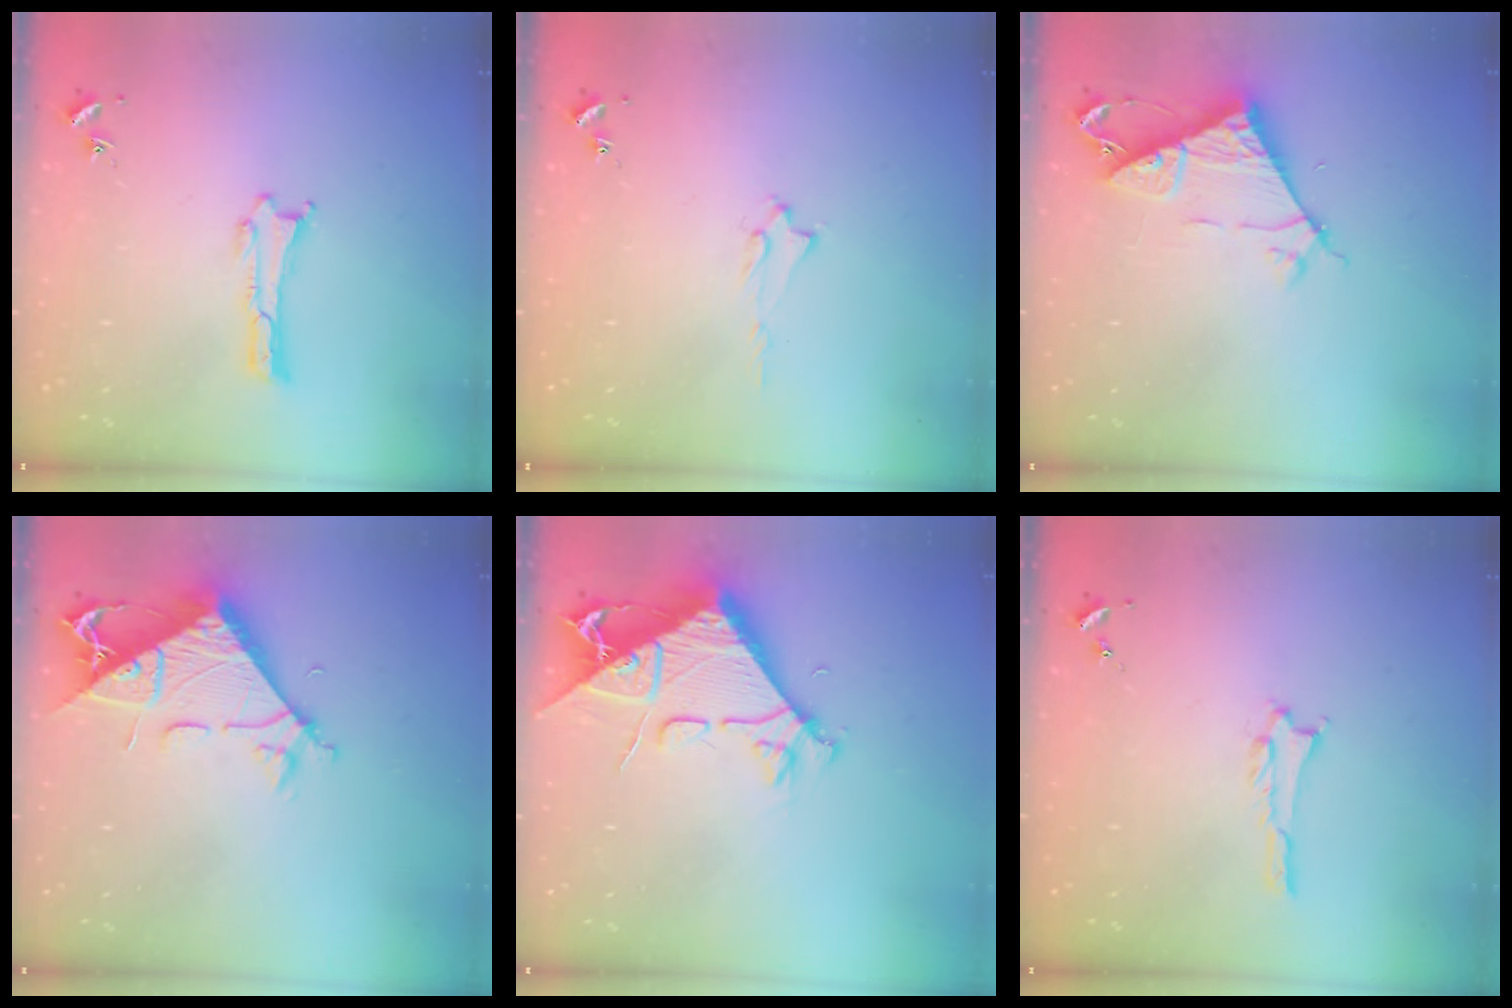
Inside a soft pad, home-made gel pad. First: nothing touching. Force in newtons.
{"total": 1.7, "press": 1.6, "slide": 0.2}
{"total": 7.2, "press": 7.2, "slide": 0.5}
{"total": 8.2, "press": 8.2, "slide": 0.7}
{"total": 10.1, "press": 10.0, "slide": 1.2}
{"total": 1.0, "press": 1.0, "slide": 0.2}